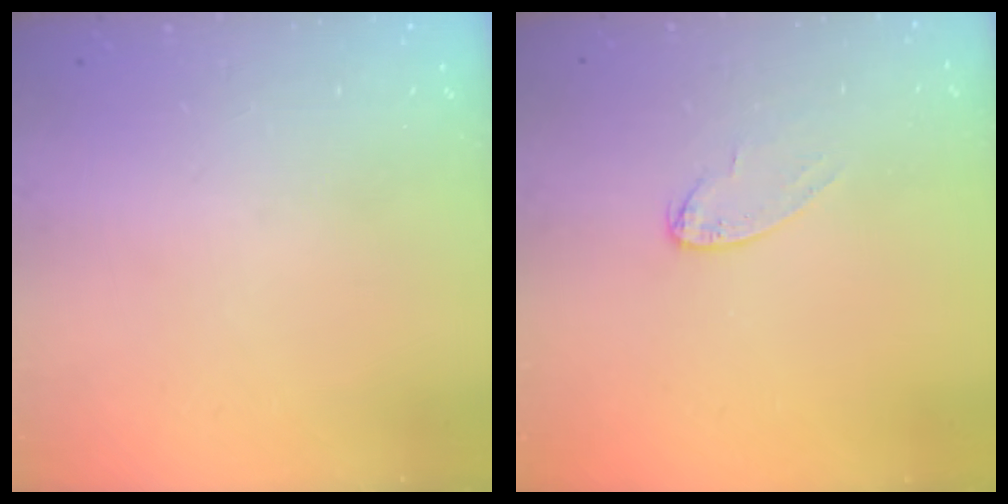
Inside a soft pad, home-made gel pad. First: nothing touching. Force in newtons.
{"total": 4.9, "press": 4.9, "slide": 0.5}